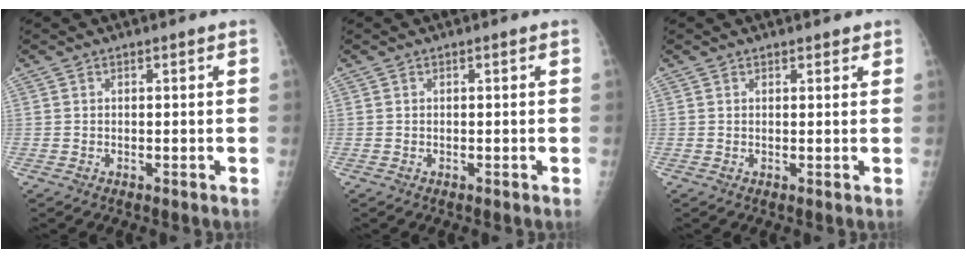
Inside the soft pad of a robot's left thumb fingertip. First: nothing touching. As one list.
[{"total": 0.0}, {"total": 1.4, "force": [1.2, 0.7, 0.4], "torque": [0.007, -0.005, 0.012]}]